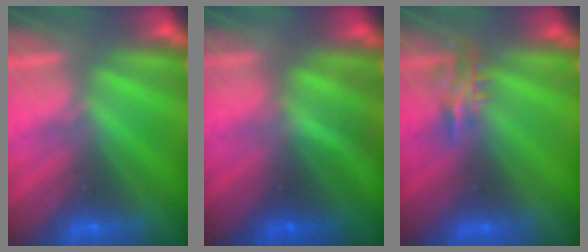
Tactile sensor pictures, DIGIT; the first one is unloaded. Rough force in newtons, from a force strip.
{"total": 1.3}
{"total": 3.5}